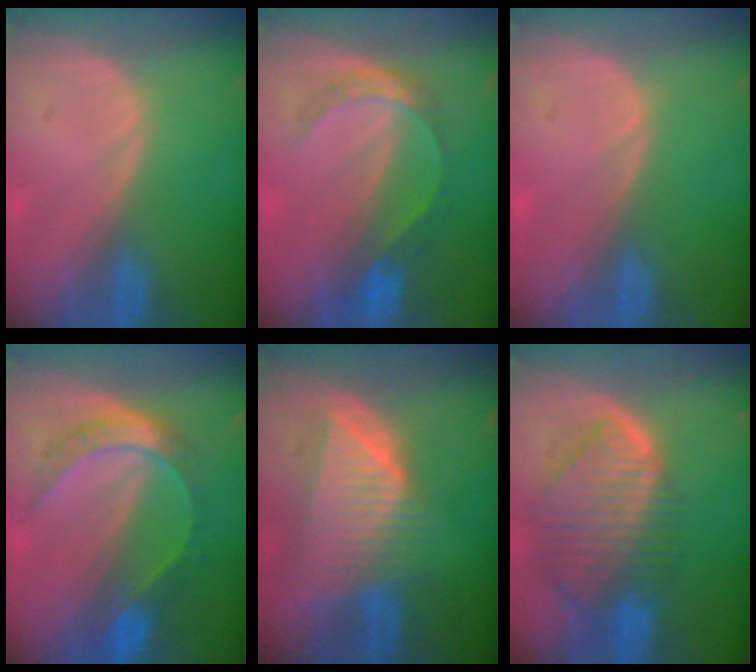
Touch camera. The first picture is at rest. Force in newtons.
{"total": 5.4, "press": 5.0, "slide": 2.1}
{"total": 0.6, "press": 0.1, "slide": 0.6}
{"total": 6.7, "press": 6.6, "slide": 0.4}
{"total": 8.7, "press": 7.9, "slide": 3.8}
{"total": 10.1, "press": 8.8, "slide": 5.1}